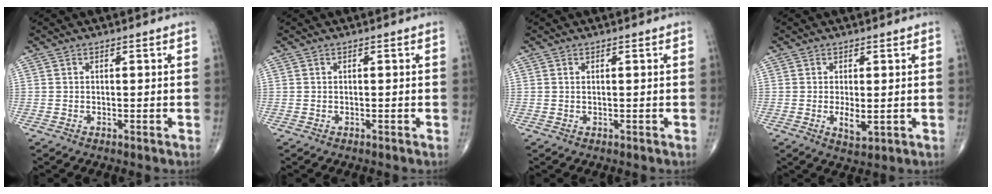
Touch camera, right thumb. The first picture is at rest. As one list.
[{"total": 0.0}, {"total": 0.0}, {"total": 3.2, "force": [-0.2, 1.2, 3.0], "torque": [-0.045, -0.010, 0.002]}]